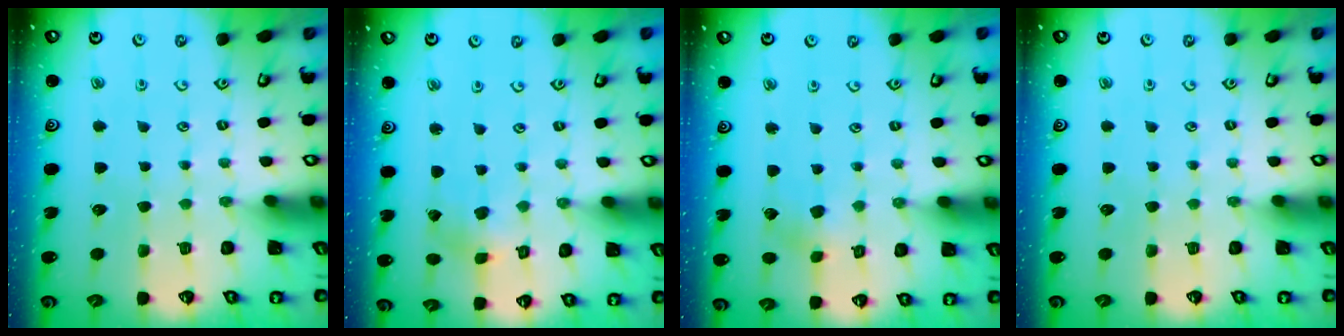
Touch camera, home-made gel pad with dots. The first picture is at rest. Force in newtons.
{"total": 1.4, "press": 1.4, "slide": 0.4}
{"total": 2.5, "press": 2.3, "slide": 0.8}
{"total": 0.0}